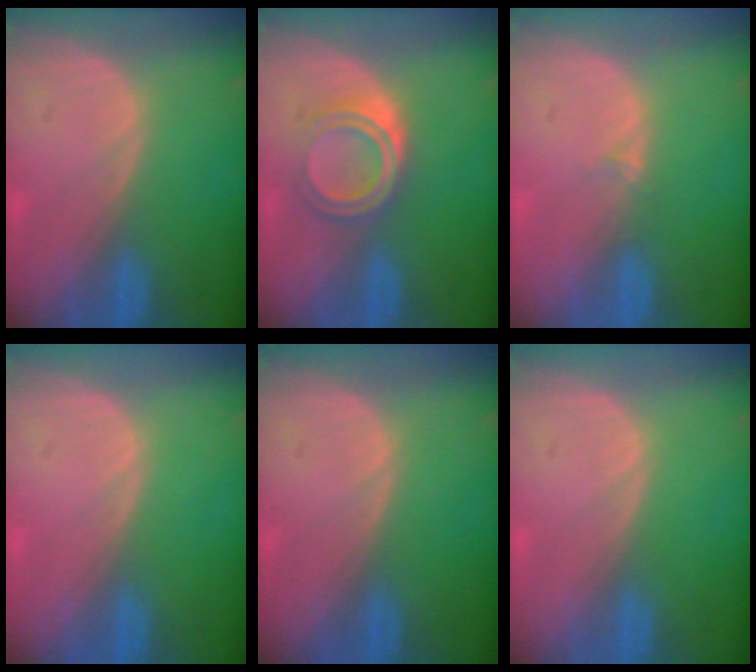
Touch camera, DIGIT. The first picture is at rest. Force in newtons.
{"total": 5.3, "press": 4.5, "slide": 2.6}
{"total": 0.9, "press": 0.6, "slide": 0.7}
{"total": 0.0}
{"total": 0.0}
{"total": 0.0}